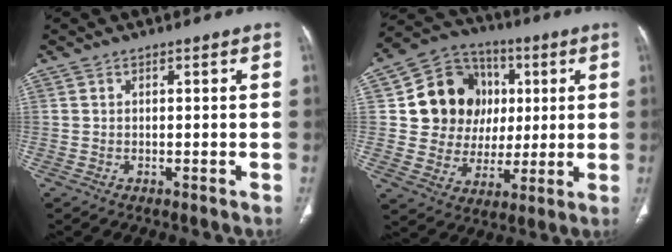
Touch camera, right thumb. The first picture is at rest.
{"total": 16.5, "force": [3.1, 14.6, 7.0], "torque": [-0.072, 0.012, 0.063]}